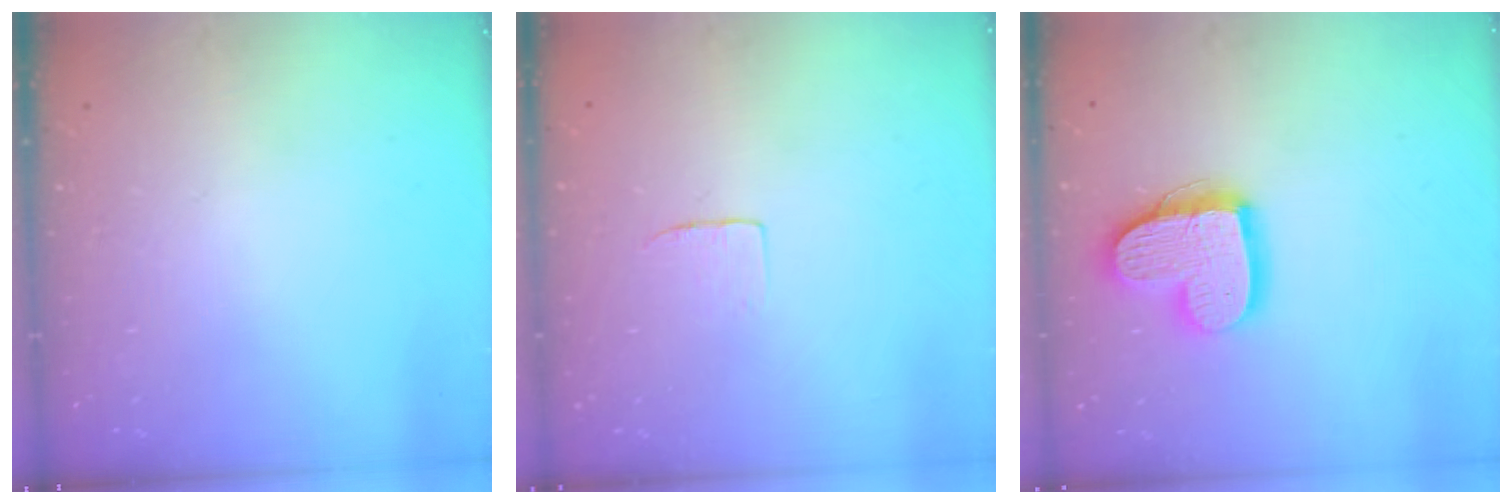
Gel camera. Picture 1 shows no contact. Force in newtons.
{"total": 3.4, "press": 3.4, "slide": 0.3}
{"total": 15.7, "press": 15.7, "slide": 1.4}